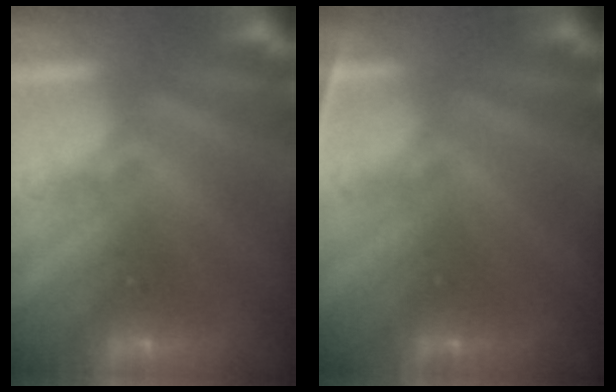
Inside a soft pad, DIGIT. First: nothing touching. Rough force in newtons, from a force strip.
{"total": 2.3}